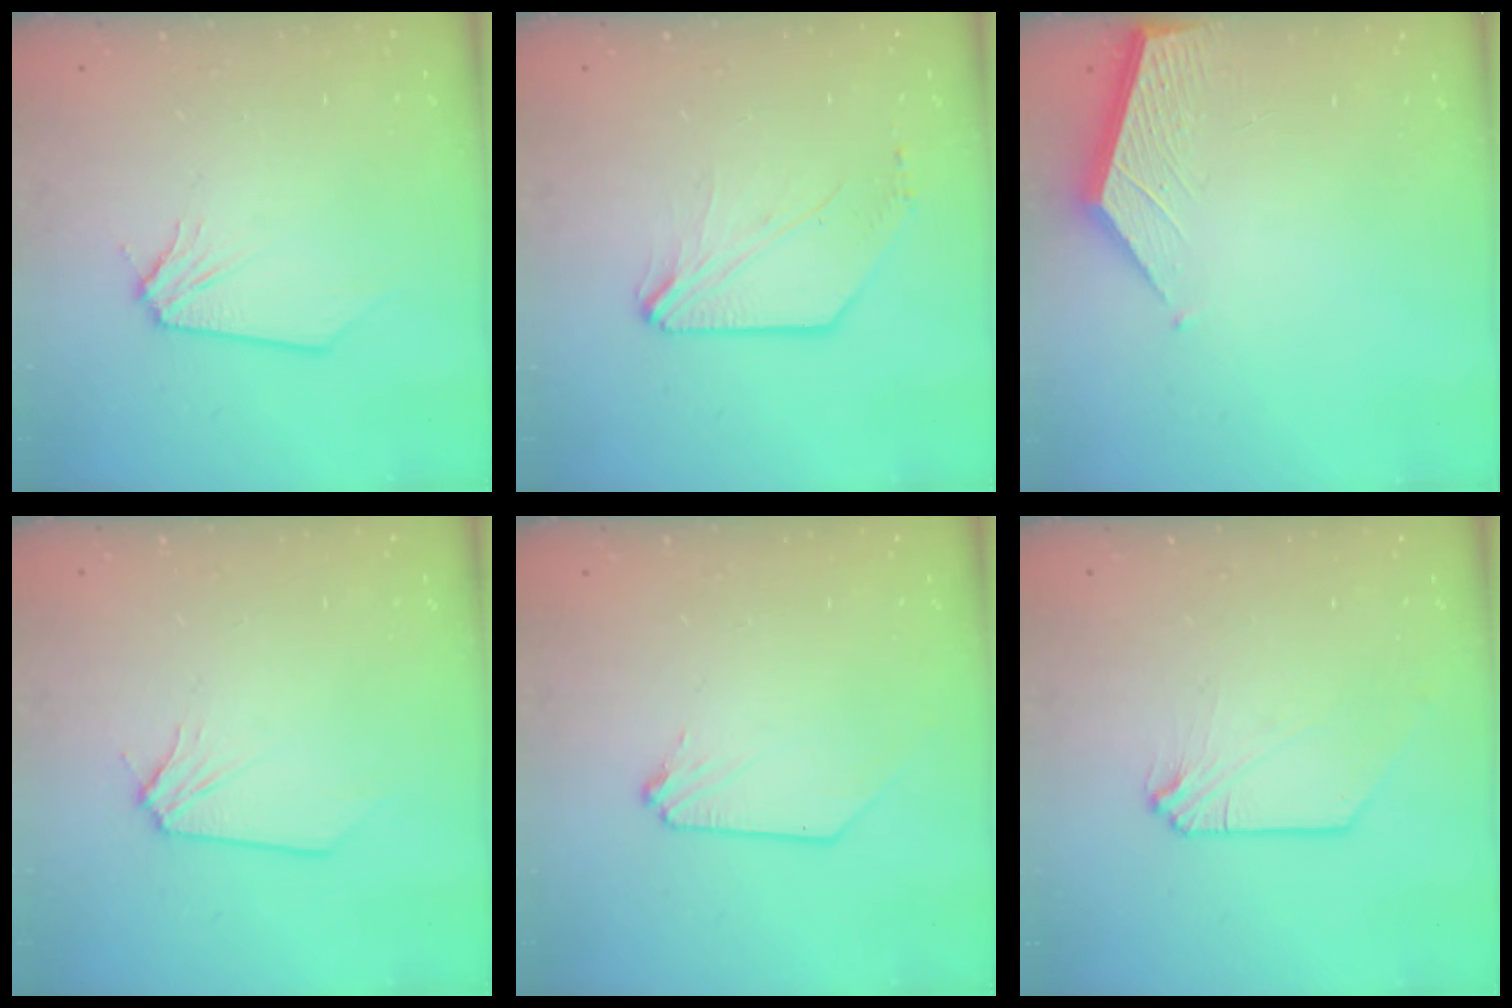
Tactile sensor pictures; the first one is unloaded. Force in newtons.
{"total": 1.7, "press": 1.7, "slide": 0.3}
{"total": 3.6, "press": 3.5, "slide": 0.3}
{"total": 0.0}
{"total": 0.0}
{"total": 0.0}